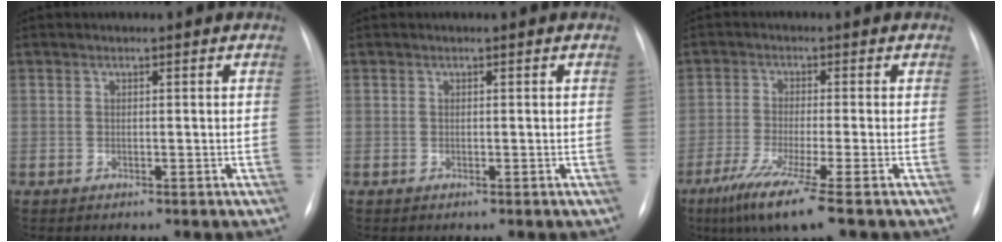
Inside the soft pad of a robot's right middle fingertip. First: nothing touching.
{"total": 0.0}
{"total": 8.6, "force": [-5.4, -0.8, 6.7], "torque": [-0.123, -0.030, -0.098]}